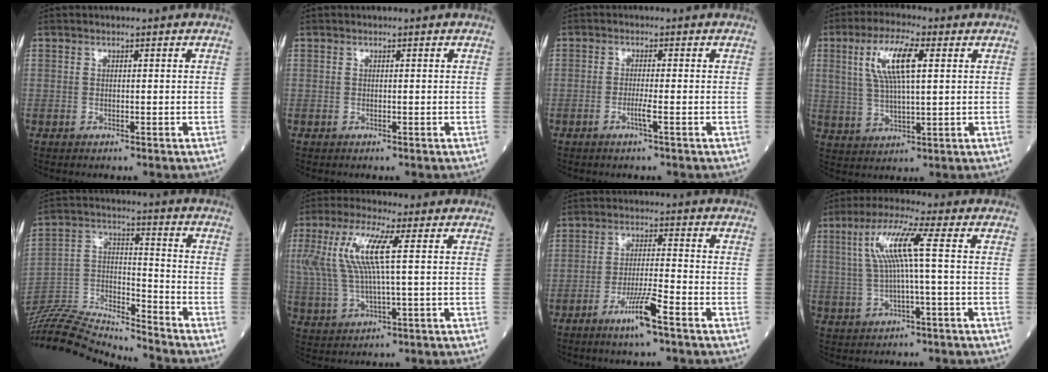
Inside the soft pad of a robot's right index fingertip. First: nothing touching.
{"total": 0.0}
{"total": 1.9, "force": [-0.8, -0.4, 1.7], "torque": [-0.037, -0.001, -0.017]}
{"total": 9.4, "force": [3.1, 2.1, 8.7], "torque": [-0.181, 0.012, 0.062]}
{"total": 18.1, "force": [-17.8, -0.1, 3.3], "torque": [-0.065, 0.029, -0.312]}
{"total": 10.4, "force": [2.5, 1.5, 9.9], "torque": [-0.235, 0.021, 0.050]}
{"total": 6.5, "force": [-3.9, -0.2, 5.2], "torque": [-0.101, -0.009, -0.073]}
{"total": 8.2, "force": [1.4, -0.5, 8.0], "torque": [-0.164, 0.018, 0.029]}